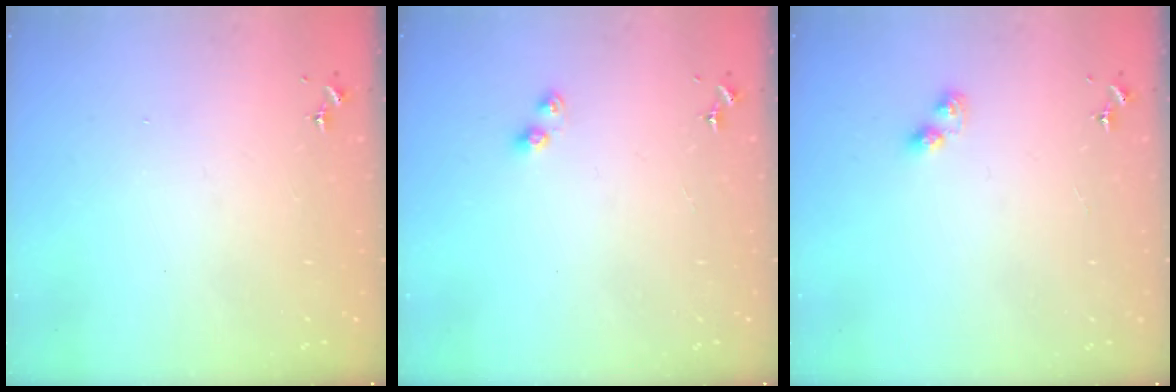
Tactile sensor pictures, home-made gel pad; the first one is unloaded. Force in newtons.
{"total": 3.8, "press": 3.8, "slide": 0.4}
{"total": 2.6, "press": 2.5, "slide": 0.4}